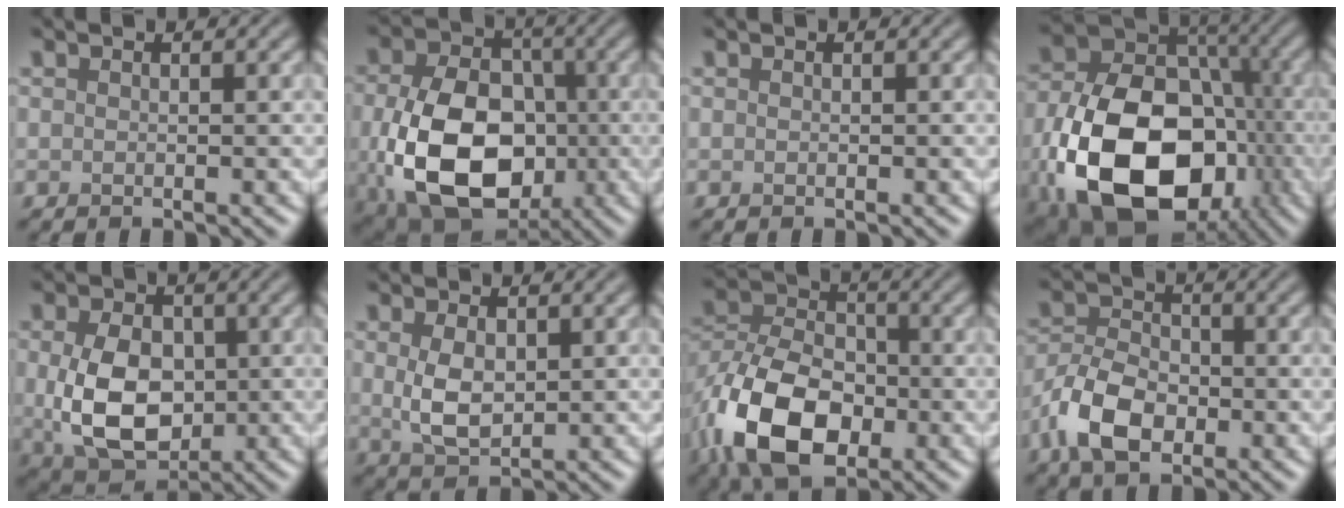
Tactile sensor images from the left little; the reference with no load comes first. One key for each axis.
{"total": 13.5, "fx": -2.3, "fy": 9.5, "fz": 9.3, "tx": -0.189, "ty": -0.043, "tz": -0.035}
{"total": 0.0}
{"total": 17.4, "fx": -5.6, "fy": 11.7, "fz": 11.6, "tx": -0.220, "ty": -0.043, "tz": -0.091}
{"total": 8.5, "fx": -0.3, "fy": 5.9, "fz": 6.1, "tx": -0.130, "ty": -0.014, "tz": 0.003}
{"total": 3.9, "fx": 0.4, "fy": 2.4, "fz": 3.1, "tx": -0.070, "ty": -0.002, "tz": 0.014}
{"total": 10.9, "fx": -4.5, "fy": 6.8, "fz": 7.2, "tx": -0.153, "ty": -0.004, "tz": -0.093}
{"total": 6.4, "fx": -2.9, "fy": 3.9, "fz": 4.1, "tx": -0.083, "ty": 0.003, "tz": -0.063}